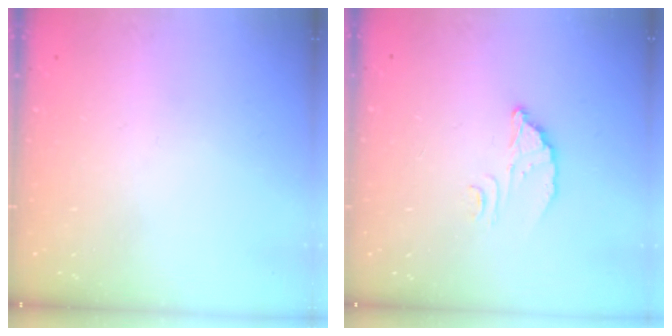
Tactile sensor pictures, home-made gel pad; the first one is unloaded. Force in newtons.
{"total": 3.6, "press": 3.6, "slide": 0.2}